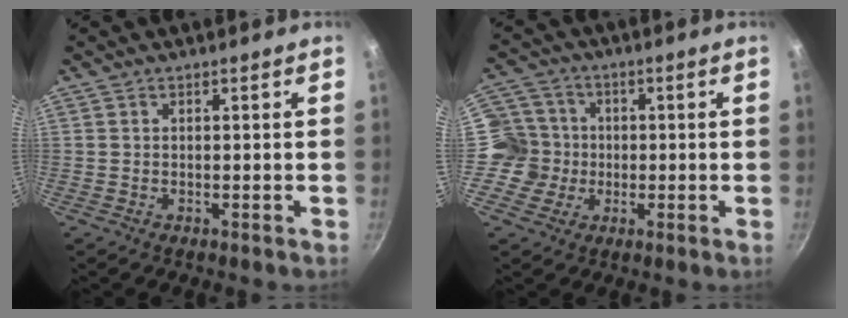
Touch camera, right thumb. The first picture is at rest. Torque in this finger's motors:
{"motor_torque": [0.05, 0.08, 0.07, 0.05, 0.08]}